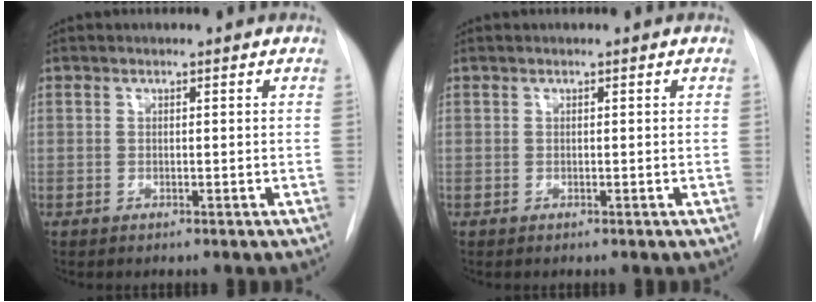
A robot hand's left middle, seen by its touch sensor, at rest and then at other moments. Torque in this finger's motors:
{"motor_torque": [-0.10, -0.36, -0.06, -0.01]}